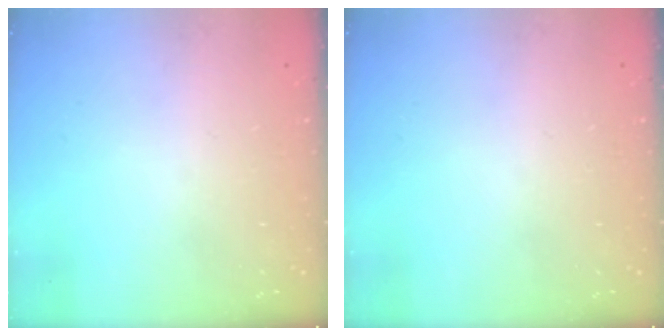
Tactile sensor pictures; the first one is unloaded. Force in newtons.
{"total": 0.0}